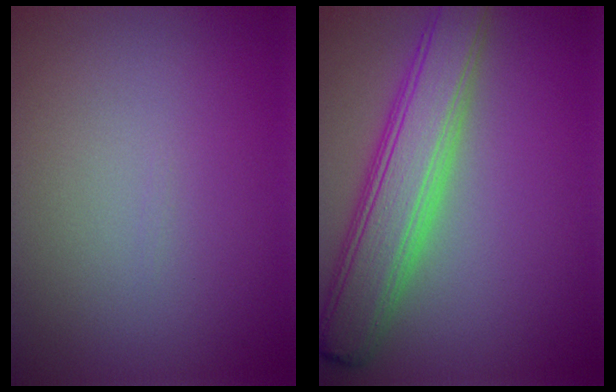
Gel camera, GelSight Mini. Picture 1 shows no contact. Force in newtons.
{"total": 6.7, "press": 6.7, "slide": 0.3}